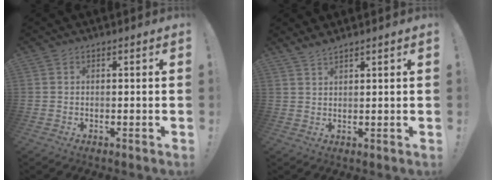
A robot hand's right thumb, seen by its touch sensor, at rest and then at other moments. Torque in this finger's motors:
{"motor_torque": [-1.33, 3.06, 0.33, 0.50, 0.09]}